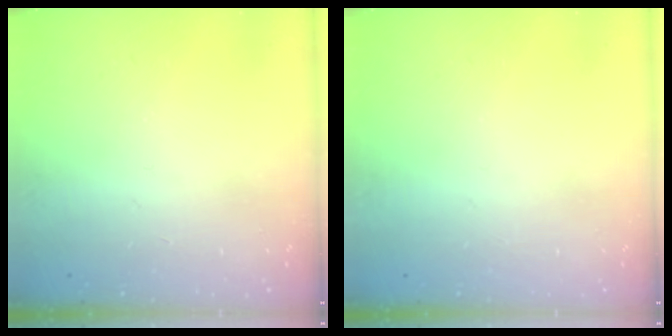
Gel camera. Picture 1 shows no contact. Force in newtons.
{"total": 0.0}